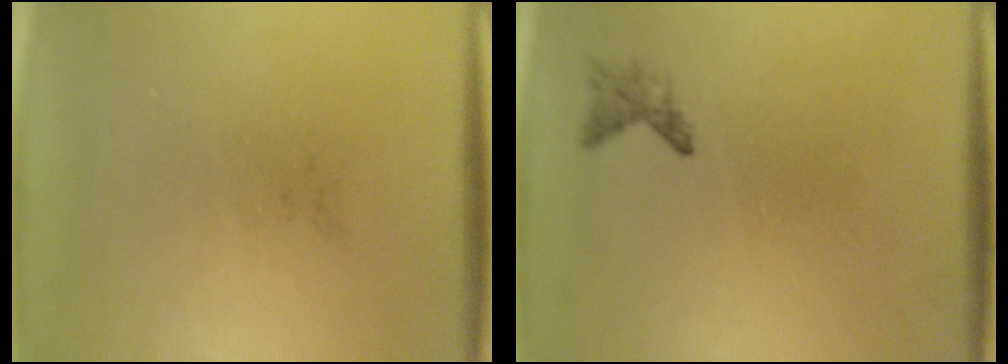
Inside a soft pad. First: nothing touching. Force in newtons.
{"total": 1.1}